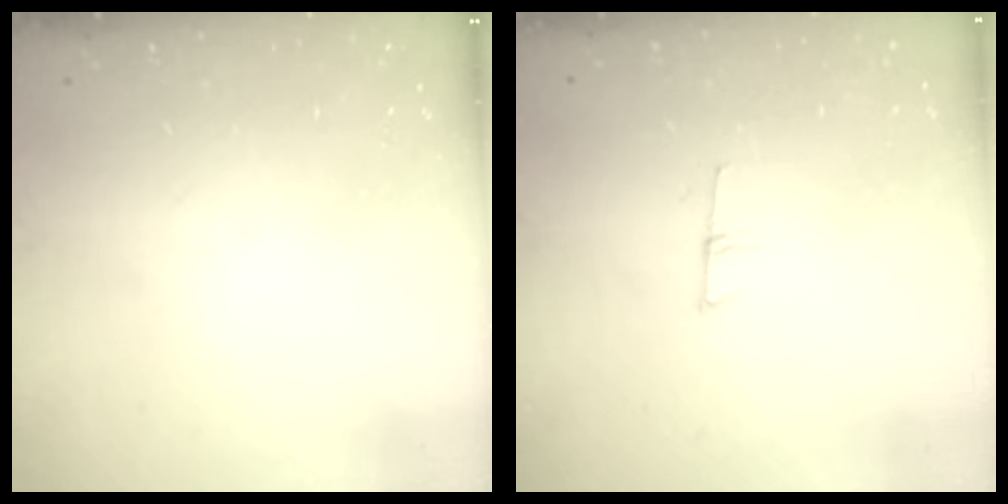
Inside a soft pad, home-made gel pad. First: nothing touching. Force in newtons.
{"total": 4.4, "press": 4.3, "slide": 1.0}